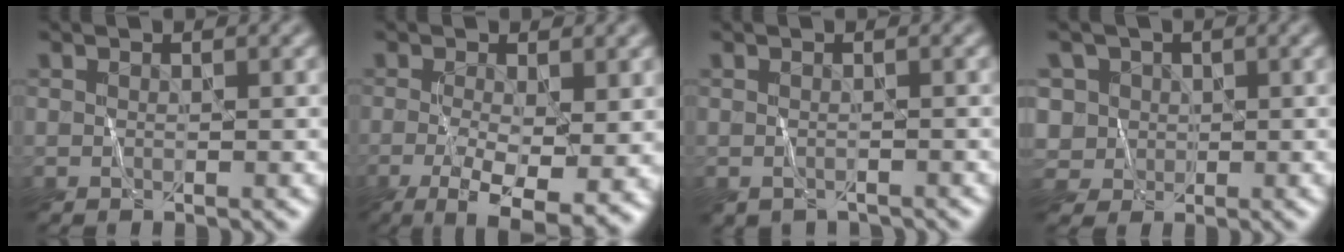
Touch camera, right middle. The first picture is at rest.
{"total": 7.9, "force": [-2.5, 2.9, 6.9], "torque": [-0.132, -0.012, -0.035]}
{"total": 0.6, "force": [-0.6, 0.2, 0.0], "torque": [-0.005, -0.005, -0.007]}
{"total": 4.1, "force": [1.6, 3.7, 0.9], "torque": [-0.031, 0.006, 0.029]}